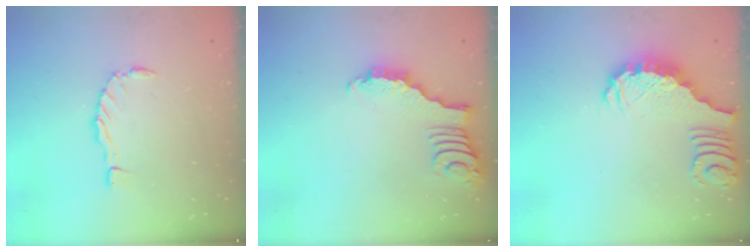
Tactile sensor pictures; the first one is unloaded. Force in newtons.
{"total": 2.9, "press": 2.8, "slide": 0.4}
{"total": 2.7, "press": 2.7, "slide": 0.5}